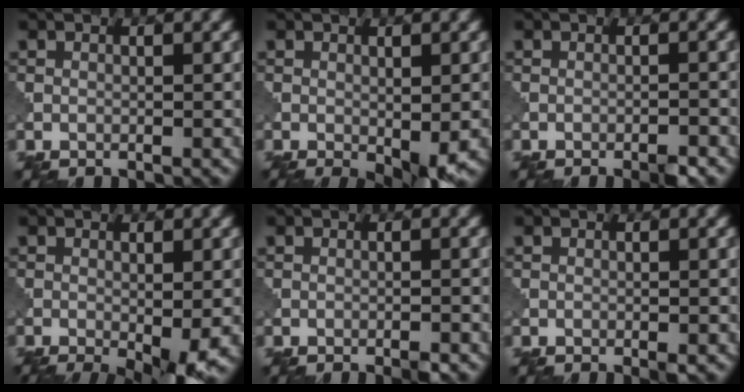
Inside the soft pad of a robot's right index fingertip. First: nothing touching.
{"total": 3.5, "force": [-1.1, 1.0, 3.2], "torque": [-0.049, -0.013, -0.014]}
{"total": 1.8, "force": [-1.3, 0.2, 1.3], "torque": [-0.016, 0.001, -0.024]}
{"total": 4.7, "force": [-1.7, 0.9, 4.3], "torque": [-0.064, -0.014, -0.022]}
{"total": 0.9, "force": [-0.7, 0.1, 0.6], "torque": [-0.009, 0.000, -0.014]}
{"total": 0.6, "force": [-0.3, 0.0, 0.5], "torque": [-0.008, -0.002, -0.007]}